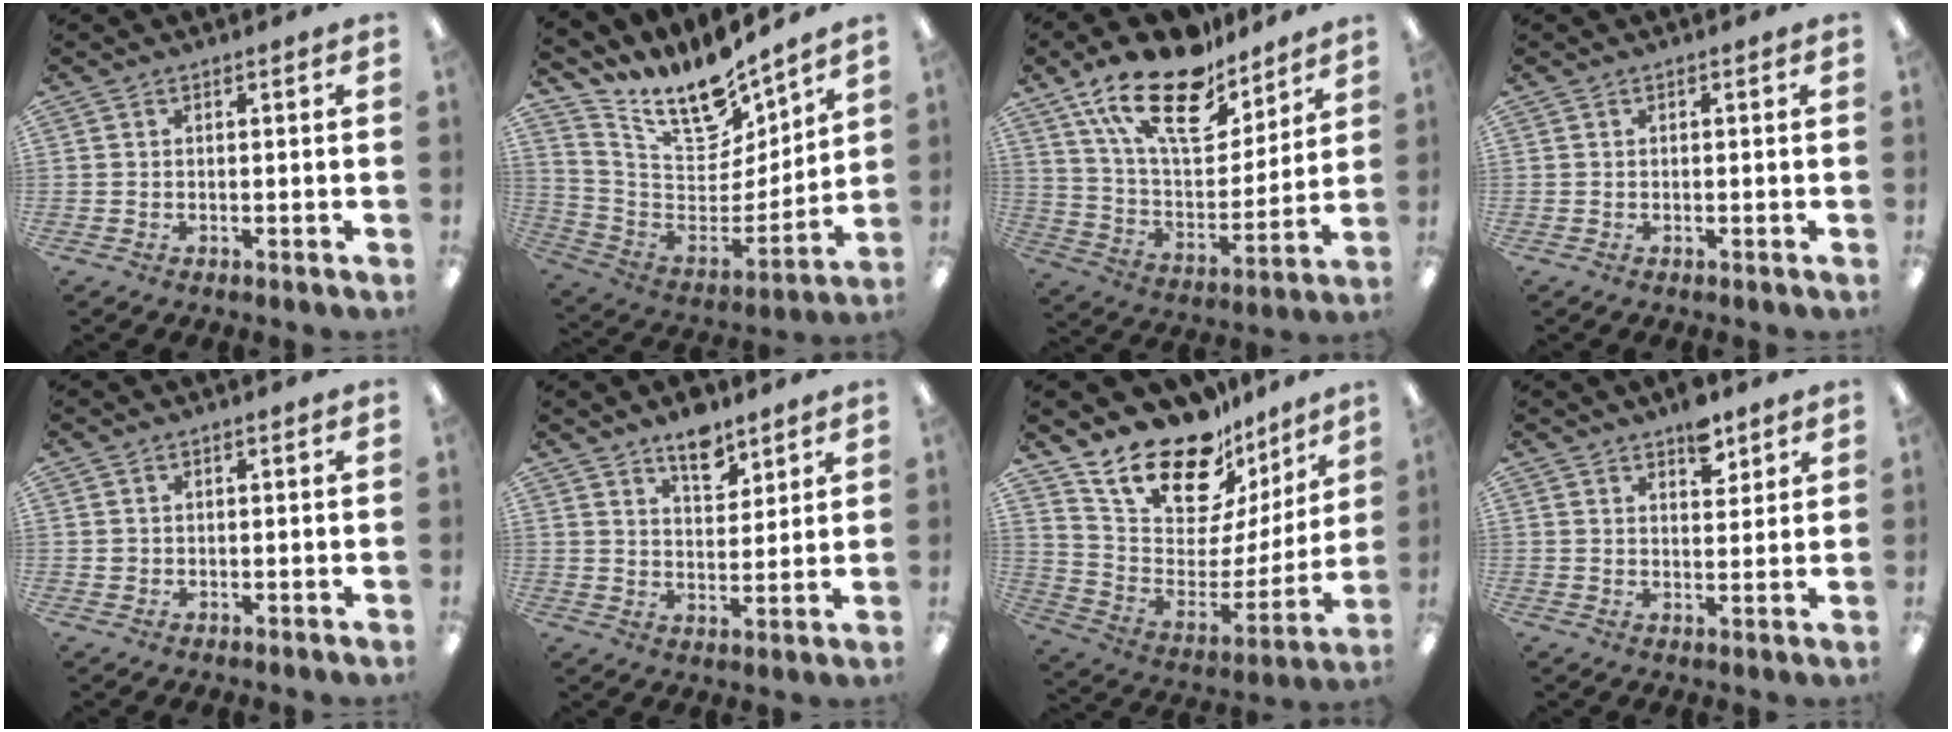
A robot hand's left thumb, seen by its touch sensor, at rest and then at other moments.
{"total": 15.2, "force": [12.7, 5.9, 6.0], "torque": [-0.113, -0.109, 0.226]}
{"total": 21.8, "force": [15.4, 9.6, 12.1], "torque": [-0.220, -0.090, 0.273]}
{"total": 0.0}
{"total": 0.9, "force": [0.1, 0.9, 0.2], "torque": [-0.006, 0.005, 0.001]}
{"total": 7.9, "force": [6.2, 3.6, 3.5], "torque": [-0.038, -0.038, 0.106]}
{"total": 21.4, "force": [17.4, 9.1, 8.6], "torque": [-0.165, -0.122, 0.313]}
{"total": 6.6, "force": [4.6, 3.3, 3.4], "torque": [-0.029, -0.025, 0.075]}